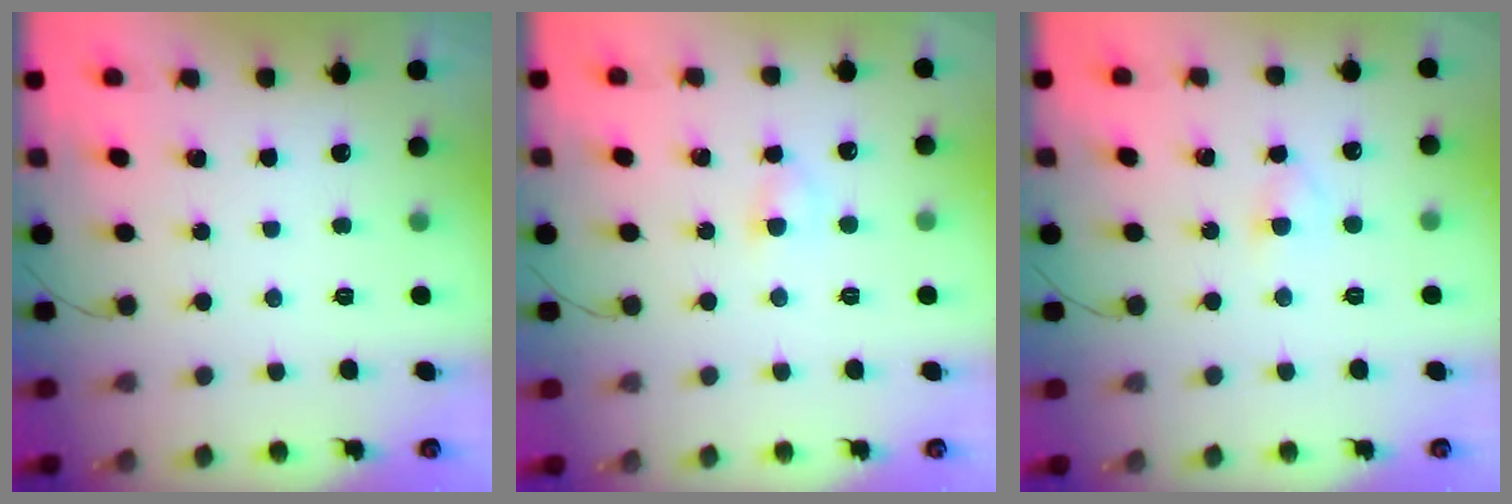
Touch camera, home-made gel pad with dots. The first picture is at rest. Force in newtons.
{"total": 3.3, "press": 3.0, "slide": 1.3}
{"total": 2.5, "press": 2.3, "slide": 1.0}